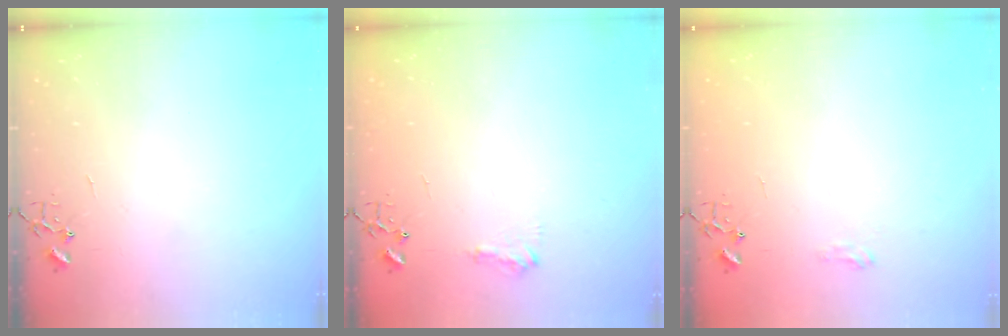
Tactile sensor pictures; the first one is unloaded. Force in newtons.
{"total": 7.9, "press": 7.9, "slide": 0.6}
{"total": 6.5, "press": 6.5, "slide": 0.6}